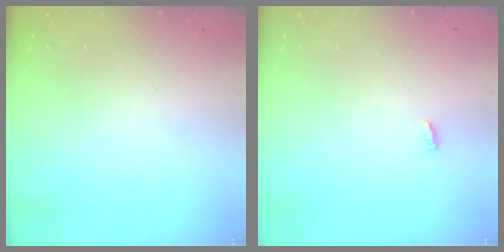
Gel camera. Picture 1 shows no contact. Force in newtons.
{"total": 2.7, "press": 2.7, "slide": 0.2}